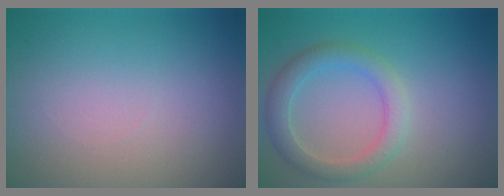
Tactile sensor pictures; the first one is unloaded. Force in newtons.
{"total": 3.1, "press": 3.1, "slide": 0.1}